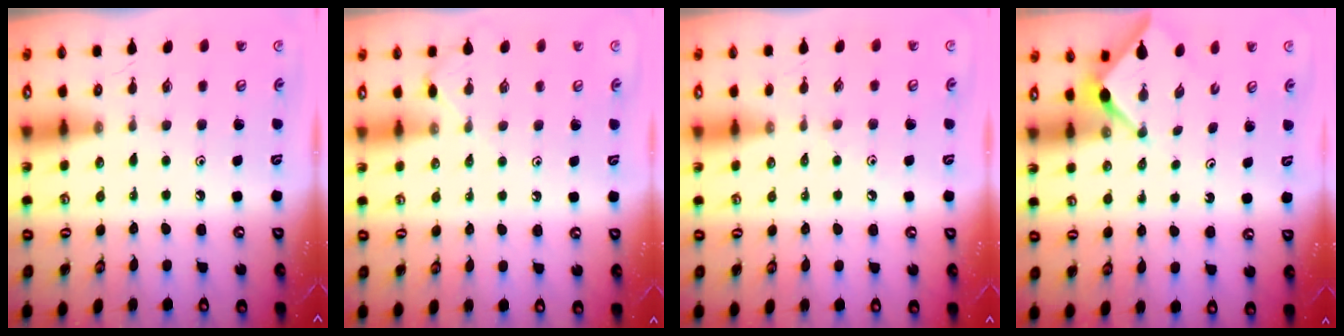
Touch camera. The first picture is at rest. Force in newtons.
{"total": 3.4, "press": 3.4, "slide": 0.7}
{"total": 2.4, "press": 2.3, "slide": 0.5}
{"total": 3.0, "press": 2.9, "slide": 0.4}